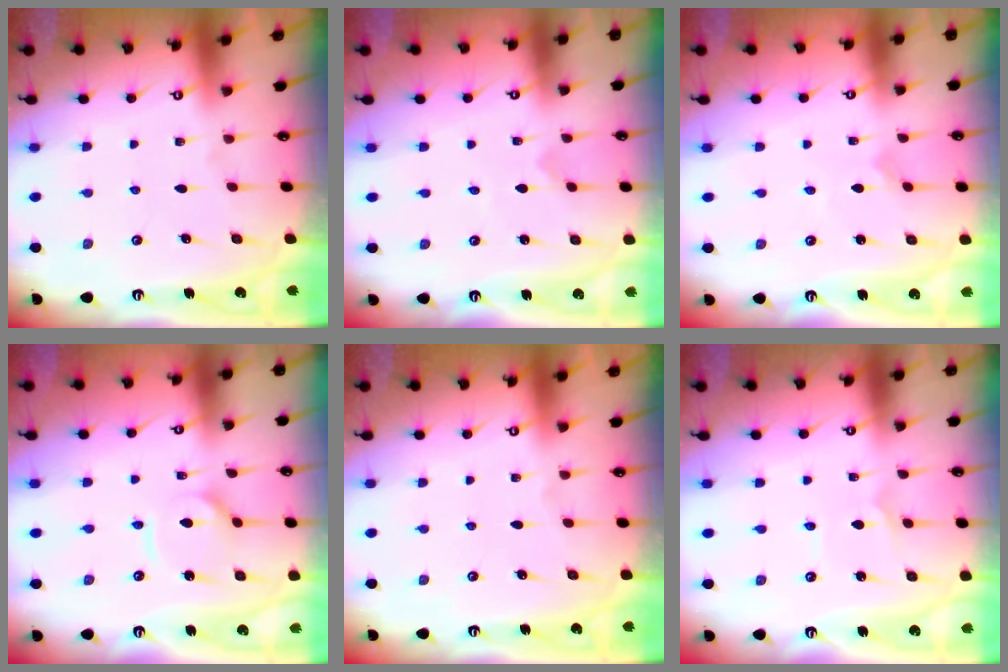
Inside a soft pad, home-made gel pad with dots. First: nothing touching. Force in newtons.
{"total": 0.0}
{"total": 0.0}
{"total": 5.9, "press": 5.9, "slide": 0.7}
{"total": 0.0}
{"total": 1.3, "press": 1.3, "slide": 0.1}